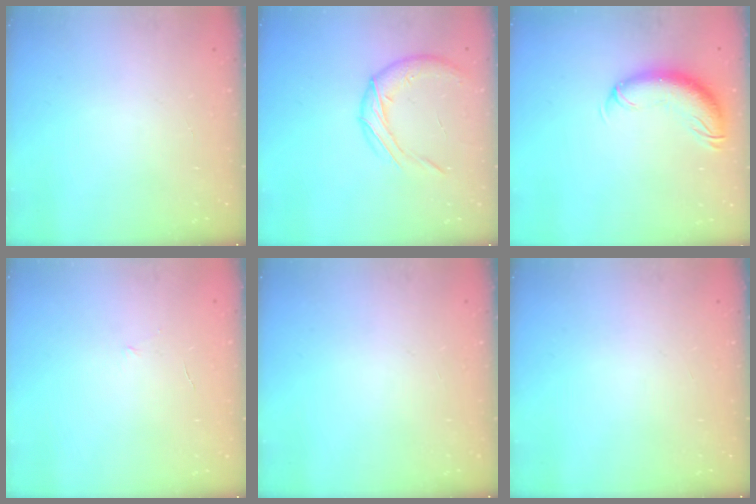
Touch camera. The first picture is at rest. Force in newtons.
{"total": 10.8, "press": 10.8, "slide": 0.4}
{"total": 11.2, "press": 10.8, "slide": 2.9}
{"total": 3.6, "press": 3.5, "slide": 0.9}
{"total": 0.0}
{"total": 0.0}